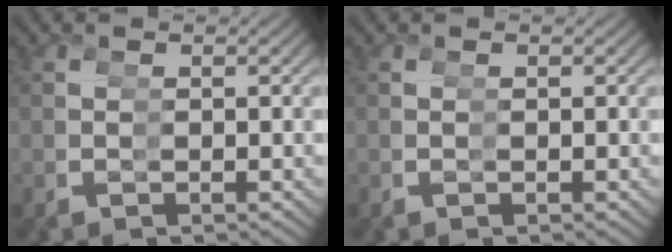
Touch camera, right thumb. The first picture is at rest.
{"total": 0.0}